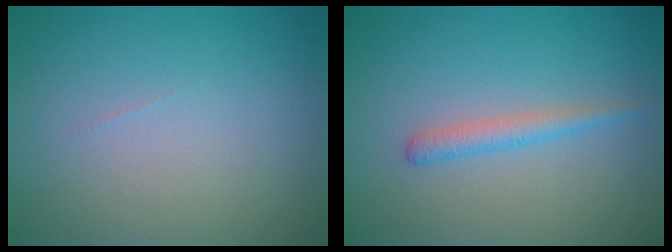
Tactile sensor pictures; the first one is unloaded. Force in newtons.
{"total": 1.7, "press": 1.7, "slide": 0.1}